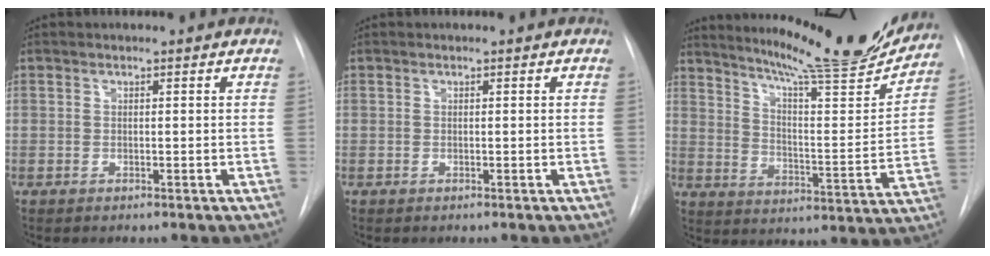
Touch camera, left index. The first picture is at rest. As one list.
[{"total": 0.0}, {"total": 20.7, "force": [18.8, 0.8, 8.6], "torque": [-0.136, -0.064, 0.262]}]